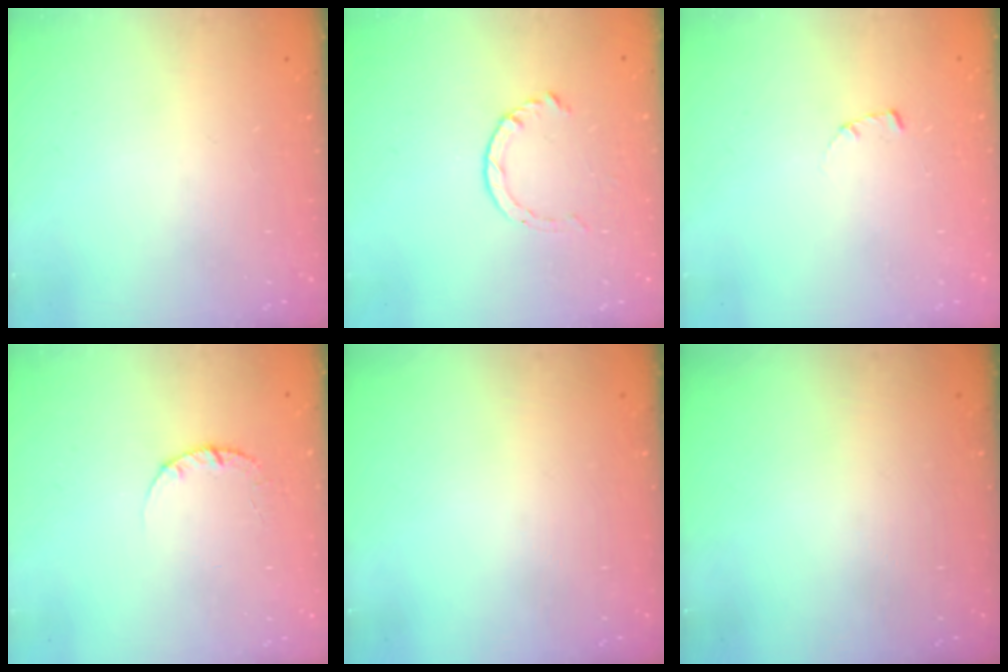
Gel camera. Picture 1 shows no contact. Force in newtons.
{"total": 3.4, "press": 3.4, "slide": 0.5}
{"total": 1.7, "press": 1.7, "slide": 0.2}
{"total": 2.4, "press": 2.4, "slide": 0.3}
{"total": 0.0}
{"total": 0.0}